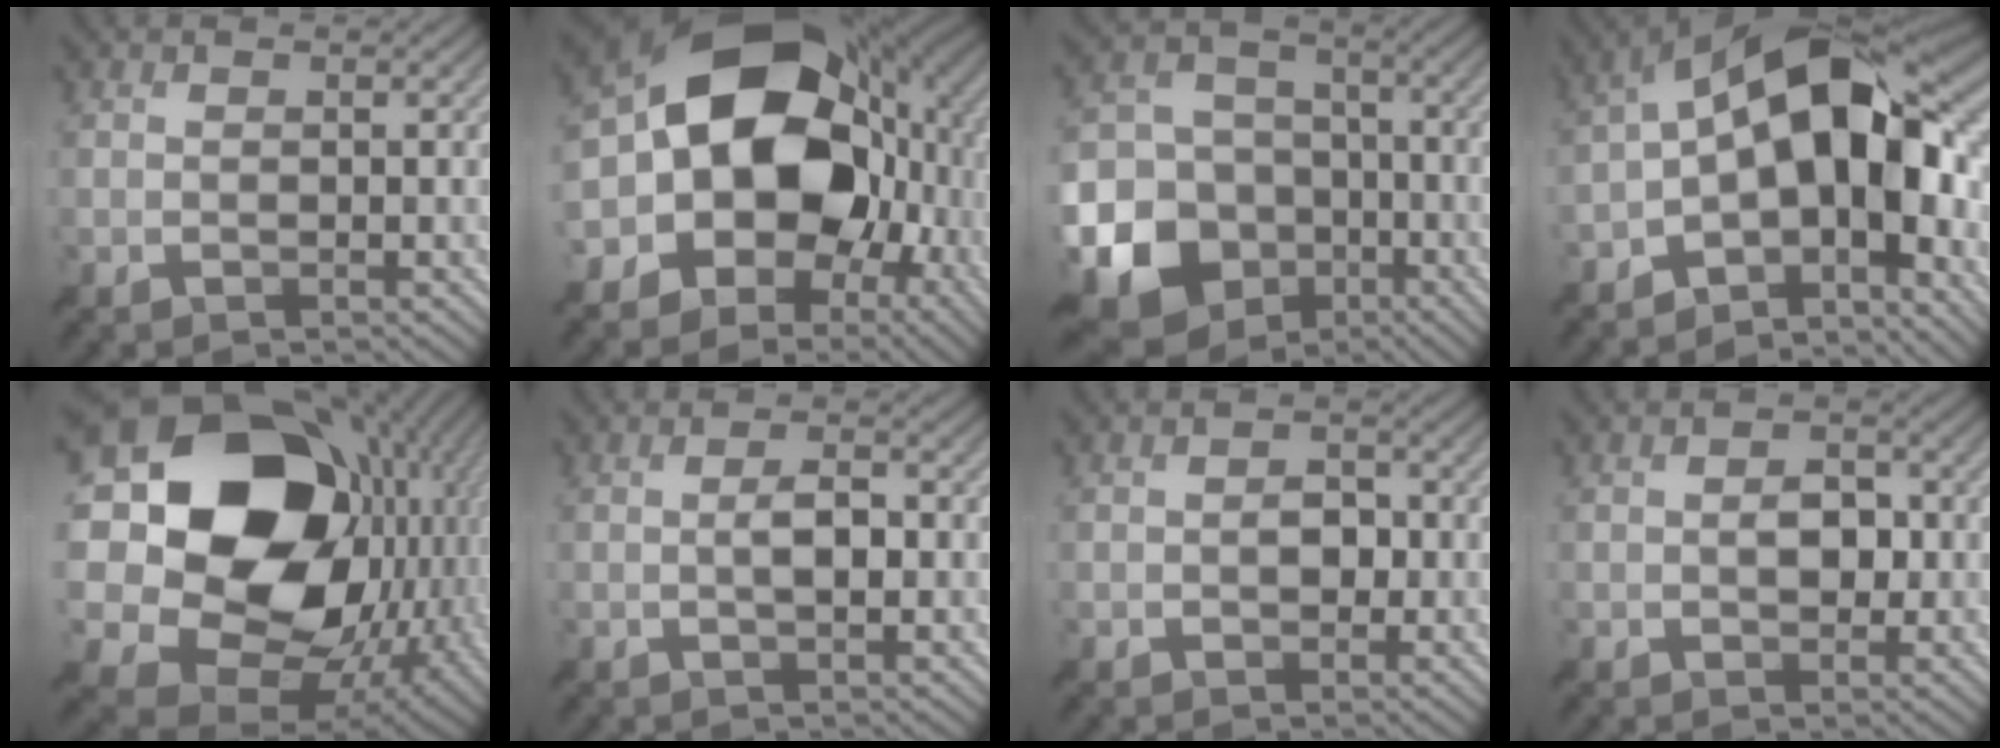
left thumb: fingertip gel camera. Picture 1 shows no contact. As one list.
[{"total": 21.6, "force": [0.7, 16.6, 13.8], "torque": [-0.251, -0.002, 0.003]}, {"total": 20.7, "force": [-8.8, 17.4, 7.0], "torque": [-0.216, -0.062, -0.158]}, {"total": 16.9, "force": [-2.2, 7.8, 14.9], "torque": [-0.233, 0.020, -0.049]}, {"total": 23.2, "force": [3.5, 18.2, 13.9], "torque": [-0.337, -0.023, 0.095]}, {"total": 2.8, "force": [-0.3, 0.8, 2.6], "torque": [-0.051, 0.006, -0.010]}, {"total": 2.1, "force": [-0.5, 1.6, 1.4], "torque": [-0.025, -0.001, -0.012]}, {"total": 2.8, "force": [-0.2, 1.8, 2.2], "torque": [-0.038, 0.000, -0.008]}]